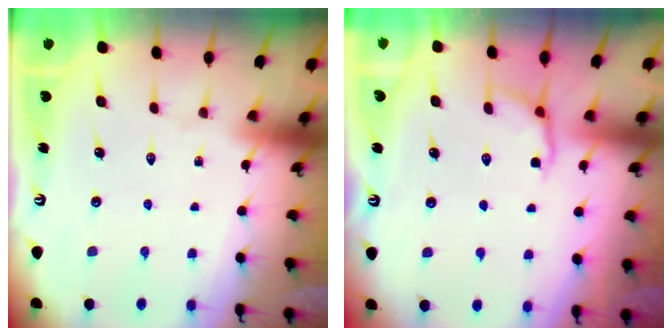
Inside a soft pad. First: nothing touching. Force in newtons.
{"total": 2.6, "press": 1.4, "slide": 2.2}